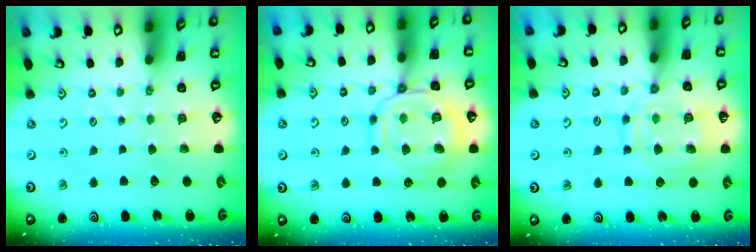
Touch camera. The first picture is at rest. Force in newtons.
{"total": 14.2, "press": 14.2, "slide": 1.5}
{"total": 14.5, "press": 14.5, "slide": 1.3}